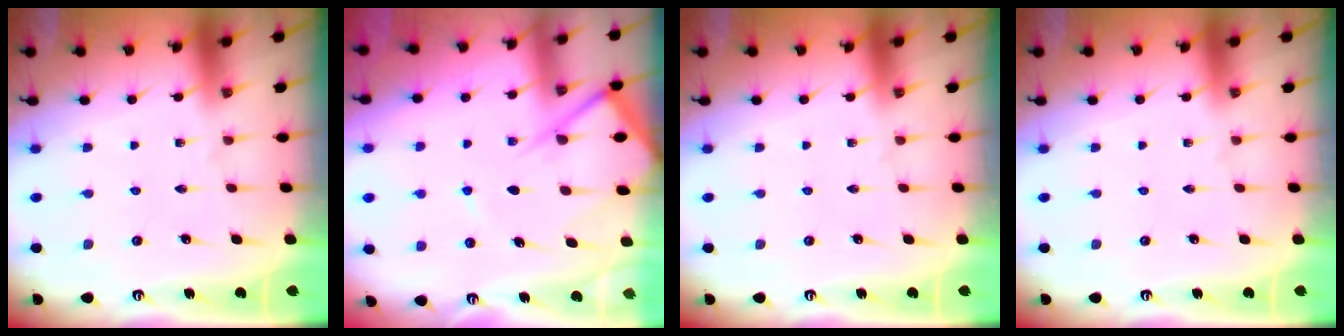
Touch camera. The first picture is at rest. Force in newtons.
{"total": 9.8, "press": 9.7, "slide": 1.2}
{"total": 0.0}
{"total": 0.0}